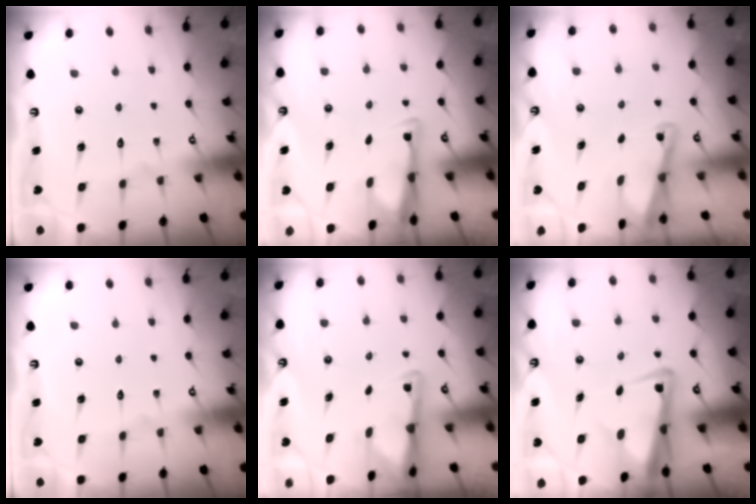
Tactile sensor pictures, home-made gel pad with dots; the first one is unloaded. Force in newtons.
{"total": 3.4, "press": 3.3, "slide": 1.0}
{"total": 2.1, "press": 2.1, "slide": 0.4}
{"total": 0.0}
{"total": 2.8, "press": 2.7, "slide": 0.7}
{"total": 4.9, "press": 4.8, "slide": 1.2}